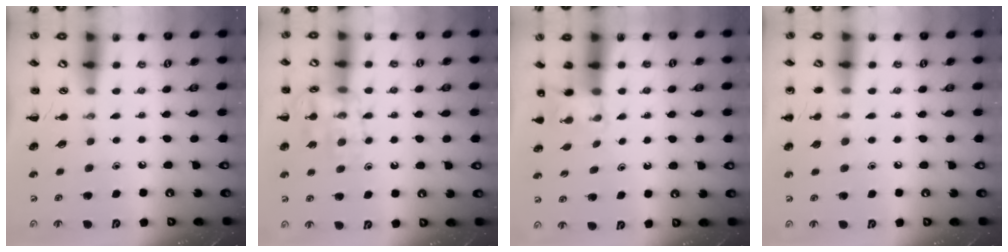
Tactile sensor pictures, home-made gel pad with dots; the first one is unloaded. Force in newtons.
{"total": 13.5, "press": 13.5, "slide": 1.0}
{"total": 4.0, "press": 3.8, "slide": 1.2}
{"total": 5.2, "press": 4.9, "slide": 1.6}